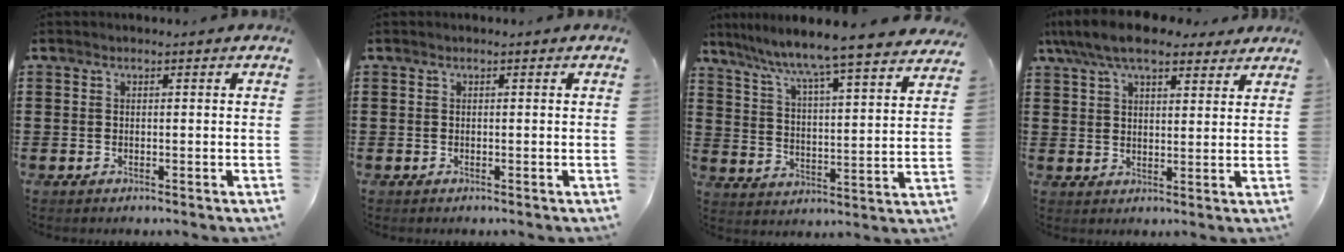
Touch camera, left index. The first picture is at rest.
{"total": 0.0}
{"total": 6.5, "force": [5.9, -0.9, 2.6], "torque": [-0.077, -0.052, 0.092]}
{"total": 8.5, "force": [6.9, 2.4, 4.3], "torque": [-0.103, -0.008, 0.128]}